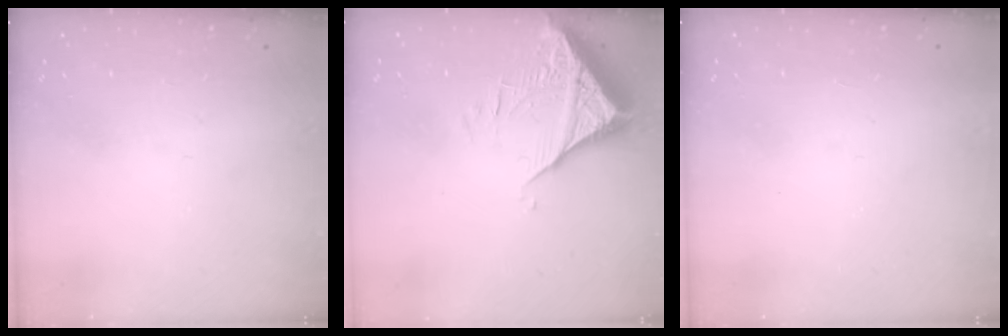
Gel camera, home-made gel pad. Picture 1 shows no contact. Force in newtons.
{"total": 6.6, "press": 6.6, "slide": 0.8}
{"total": 1.7, "press": 1.6, "slide": 0.1}